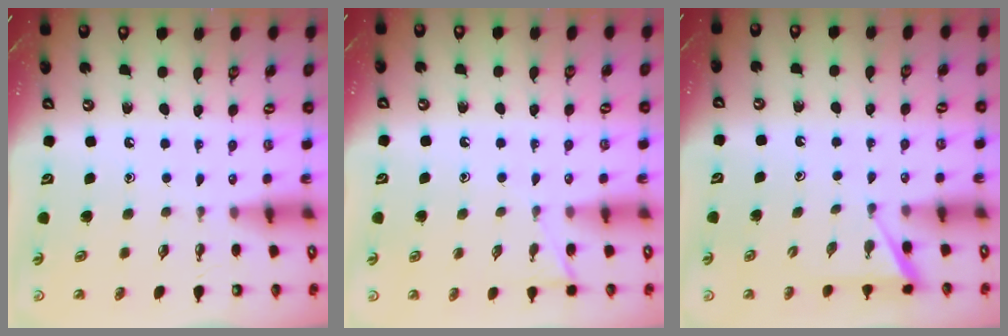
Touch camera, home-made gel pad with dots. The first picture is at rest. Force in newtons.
{"total": 5.9, "press": 5.9, "slide": 0.6}
{"total": 4.1, "press": 4.1, "slide": 0.2}